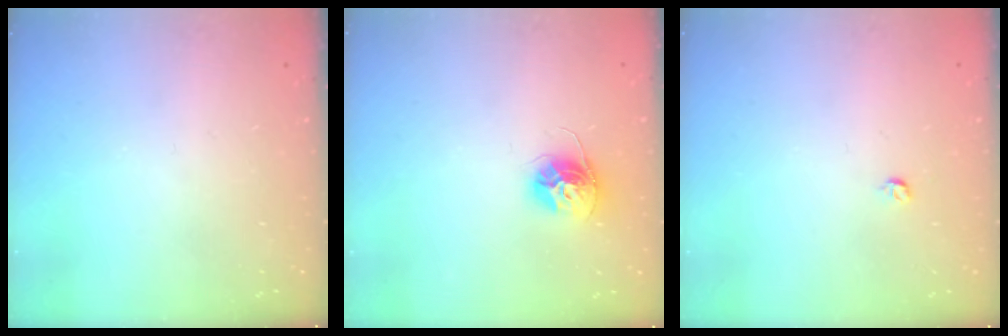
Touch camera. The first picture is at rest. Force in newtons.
{"total": 11.3, "press": 11.2, "slide": 0.8}
{"total": 3.2, "press": 3.2, "slide": 0.4}